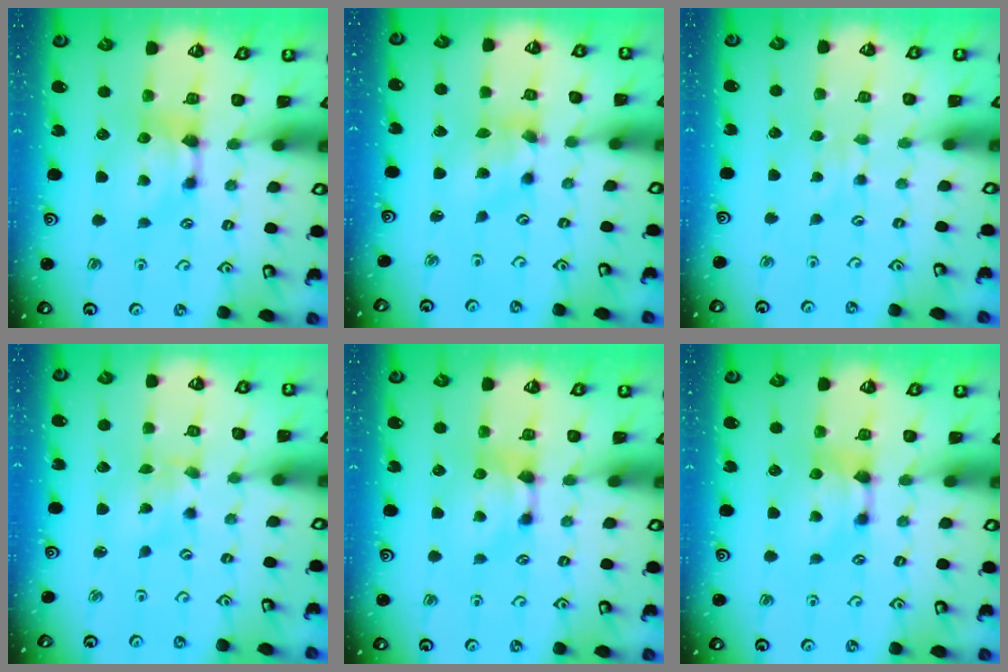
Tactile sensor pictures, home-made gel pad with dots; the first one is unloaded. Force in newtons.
{"total": 2.8, "press": 2.4, "slide": 1.5}
{"total": 2.4, "press": 2.4, "slide": 0.2}
{"total": 2.8, "press": 2.6, "slide": 1.0}
{"total": 0.0}
{"total": 0.0}